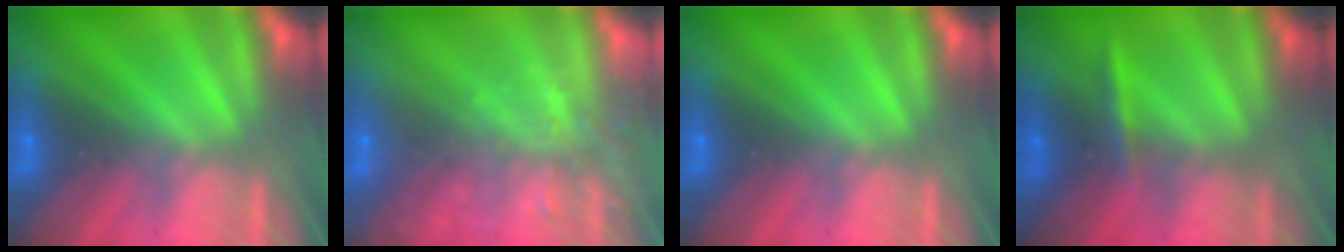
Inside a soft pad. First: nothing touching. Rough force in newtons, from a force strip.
{"total": 8.5}
{"total": 0.0}
{"total": 2.4}